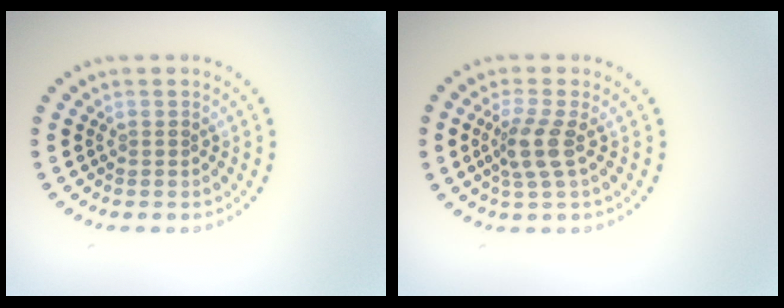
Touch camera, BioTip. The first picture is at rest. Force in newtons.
{"total": 2.8, "press": 2.1, "slide": 1.9}